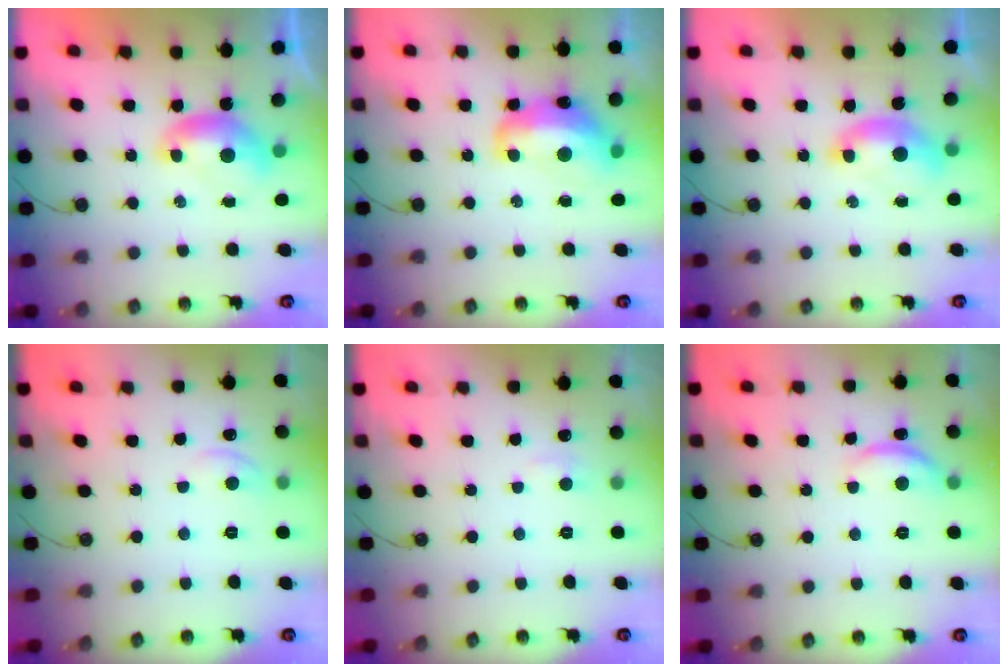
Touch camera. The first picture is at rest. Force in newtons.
{"total": 8.0, "press": 7.9, "slide": 1.0}
{"total": 1.6, "press": 1.5, "slide": 0.6}
{"total": 1.1, "press": 0.7, "slide": 0.8}
{"total": 1.9, "press": 1.8, "slide": 0.6}
{"total": 5.2, "press": 5.2, "slide": 0.6}